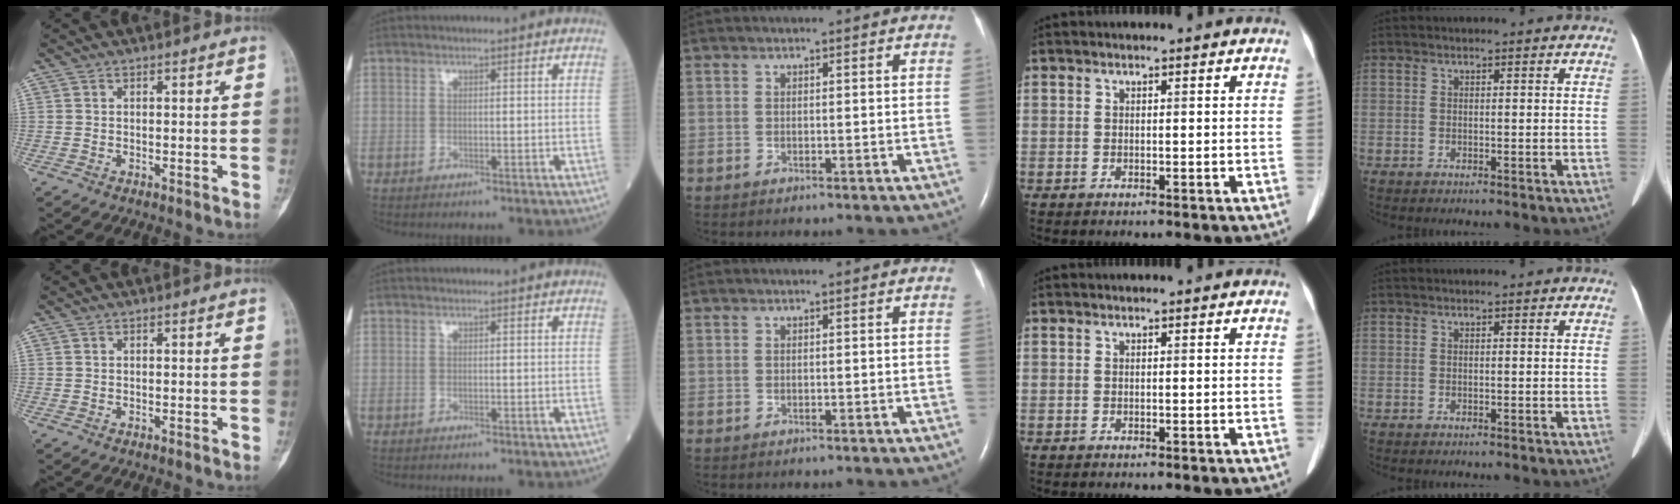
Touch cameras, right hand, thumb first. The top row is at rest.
{}